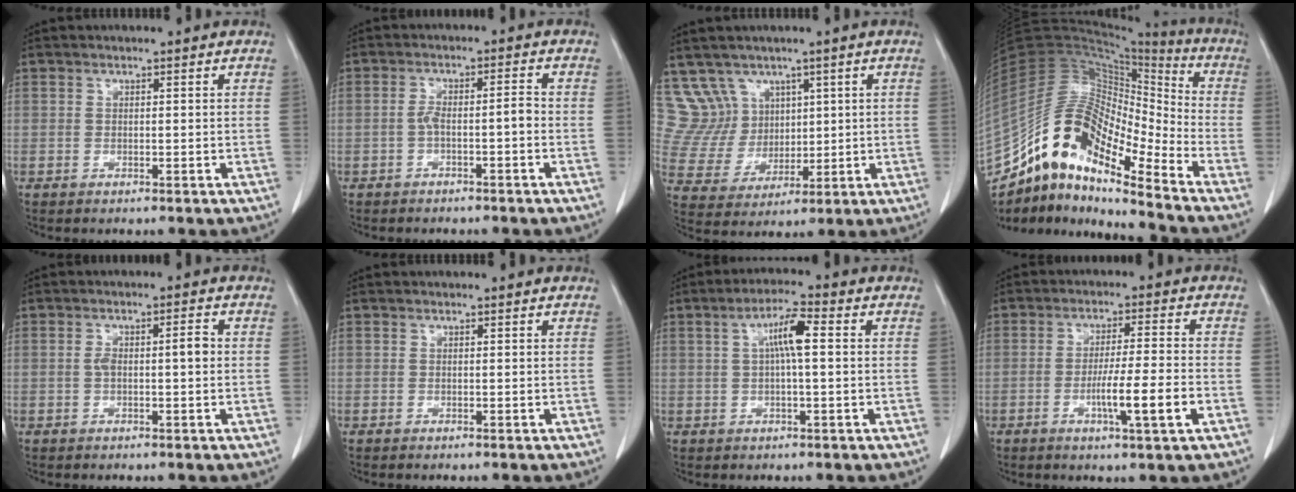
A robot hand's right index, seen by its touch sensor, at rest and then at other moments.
{"total": 3.6, "force": [-1.2, 0.7, 3.3], "torque": [-0.058, 0.015, -0.019]}
{"total": 9.3, "force": [5.7, 7.3, 0.4], "torque": [-0.019, 0.036, 0.127]}
{"total": 17.8, "force": [-13.0, 4.5, 11.3], "torque": [-0.202, 0.046, -0.232]}
{"total": 3.7, "force": [0.0, 0.9, 3.5], "torque": [-0.068, 0.016, 0.002]}
{"total": 0.0}
{"total": 5.6, "force": [0.9, 0.6, 5.4], "torque": [-0.101, 0.014, 0.015]}
{"total": 8.0, "force": [-2.7, -0.4, 7.6], "torque": [-0.126, -0.010, -0.048]}